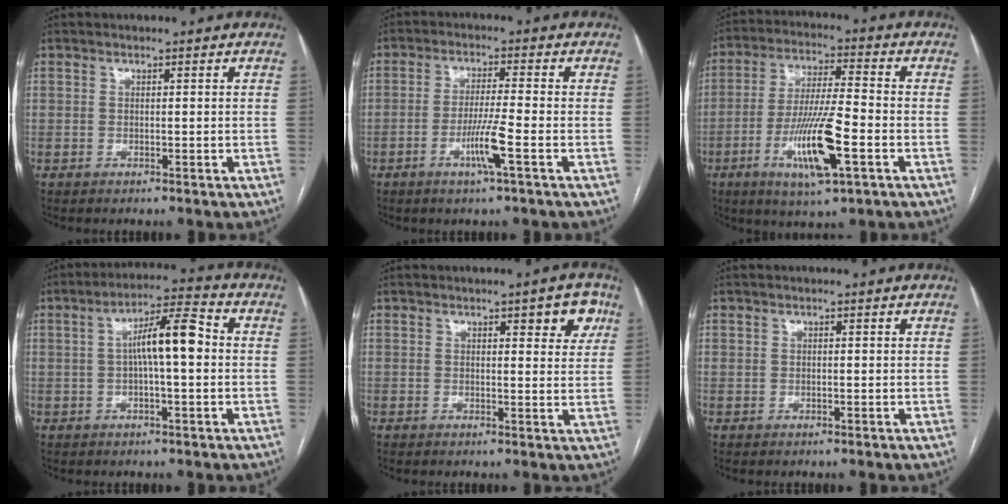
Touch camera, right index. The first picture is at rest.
{"total": 5.8, "force": [-2.3, -0.7, 5.2], "torque": [-0.099, -0.011, -0.045]}
{"total": 12.7, "force": [-4.5, 1.4, 11.8], "torque": [-0.226, -0.013, -0.080]}
{"total": 8.8, "force": [0.5, 1.4, 8.7], "torque": [-0.152, 0.027, 0.004]}
{"total": 4.8, "force": [2.4, 1.4, 3.9], "torque": [-0.043, 0.001, 0.026]}
{"total": 0.0}